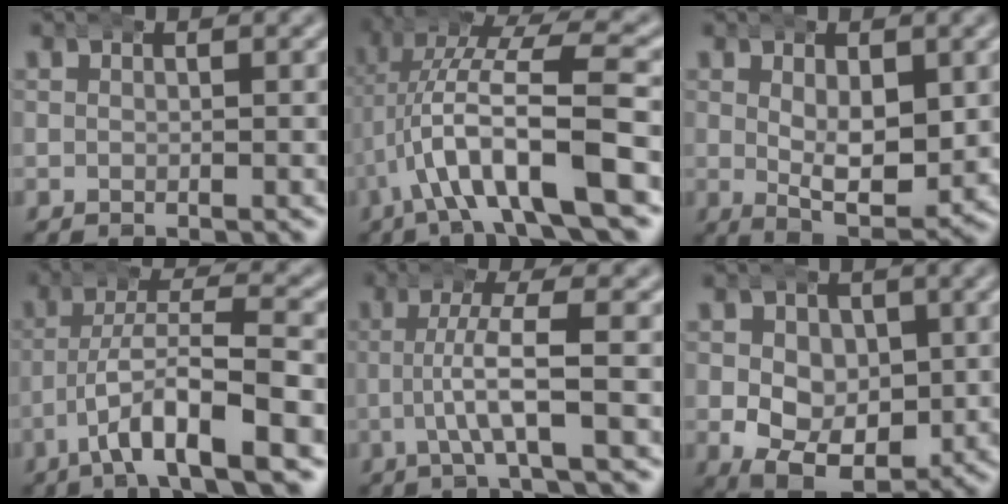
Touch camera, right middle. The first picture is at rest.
{"total": 8.4, "force": [-1.1, 3.5, 7.6], "torque": [-0.153, -0.008, -0.012]}
{"total": 5.9, "force": [0.5, 2.9, 5.1], "torque": [-0.081, -0.020, 0.013]}
{"total": 6.9, "force": [-3.0, 2.1, 5.8], "torque": [-0.100, -0.002, -0.049]}
{"total": 3.8, "force": [-0.5, 0.2, 3.7], "torque": [-0.072, 0.004, -0.017]}
{"total": 8.9, "force": [-1.5, 6.8, 5.5], "torque": [-0.094, -0.048, -0.008]}